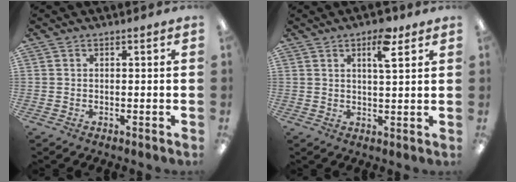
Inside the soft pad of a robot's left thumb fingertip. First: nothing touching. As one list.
[{"total": 6.9, "force": [4.0, 2.2, 5.3], "torque": [-0.075, -0.009, 0.059]}]